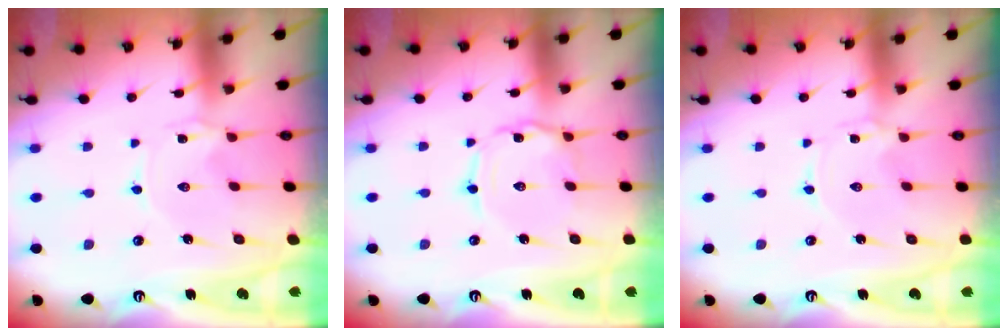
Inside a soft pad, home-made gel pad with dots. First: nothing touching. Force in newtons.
{"total": 2.0, "press": 2.0, "slide": 0.2}
{"total": 0.0}